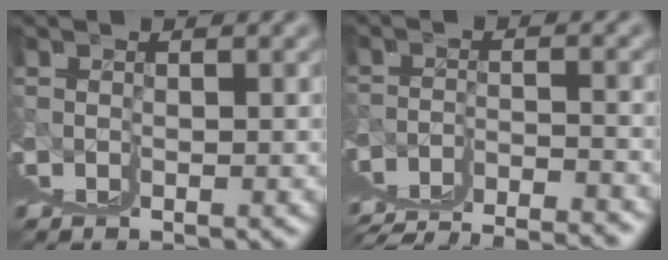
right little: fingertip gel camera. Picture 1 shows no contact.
{"total": 2.6, "force": [0.3, -0.2, 2.6], "torque": [-0.044, -0.002, 0.014]}